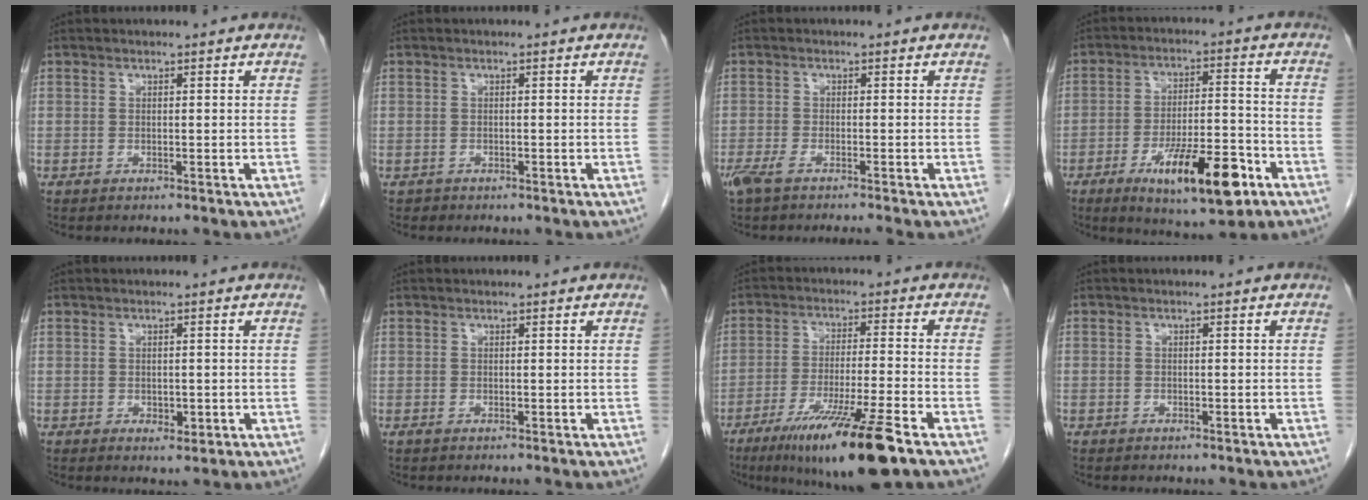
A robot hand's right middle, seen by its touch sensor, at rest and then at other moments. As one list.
[{"total": 0.6, "force": [-0.4, 0.4, 0.0], "torque": [-0.008, 0.002, -0.009]}, {"total": 4.2, "force": [-3.3, 0.3, 2.6], "torque": [-0.045, -0.008, -0.060]}, {"total": 13.6, "force": [-6.8, 3.2, 11.3], "torque": [-0.182, -0.005, -0.102]}, {"total": 2.0, "force": [-0.7, 1.1, 1.5], "torque": [-0.020, 0.000, -0.003]}, {"total": 0.0}, {"total": 14.6, "force": [-8.9, 0.1, 11.6], "torque": [-0.196, -0.040, -0.150]}, {"total": 0.9, "force": [-0.7, 0.6, 0.1], "torque": [-0.004, 0.004, -0.013]}]